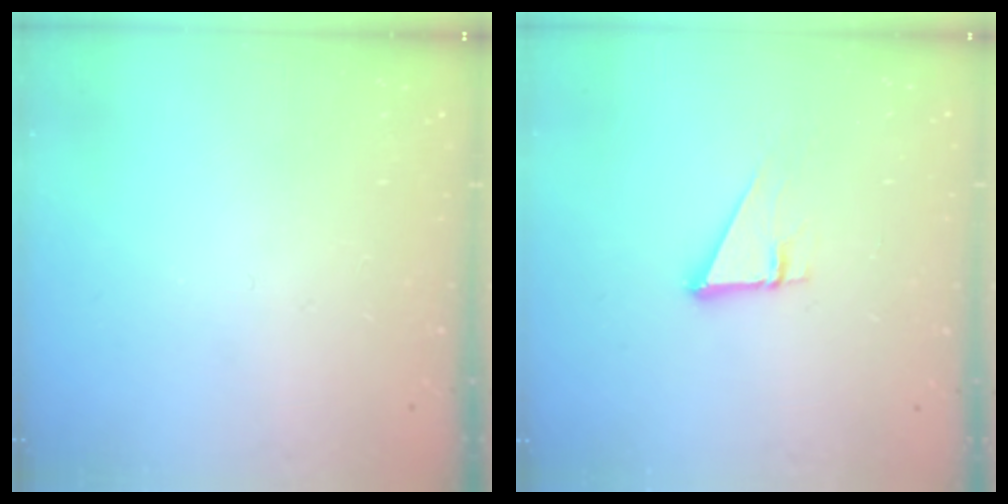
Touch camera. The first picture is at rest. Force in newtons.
{"total": 3.7, "press": 3.7, "slide": 0.2}